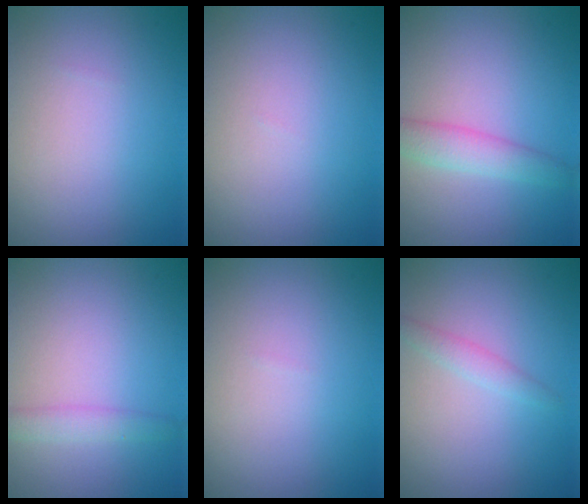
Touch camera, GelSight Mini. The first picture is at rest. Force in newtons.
{"total": 0.0}
{"total": 2.7, "press": 2.7, "slide": 0.1}
{"total": 1.9, "press": 1.9, "slide": 0.1}
{"total": 0.0}
{"total": 1.2, "press": 1.2, "slide": 0.1}